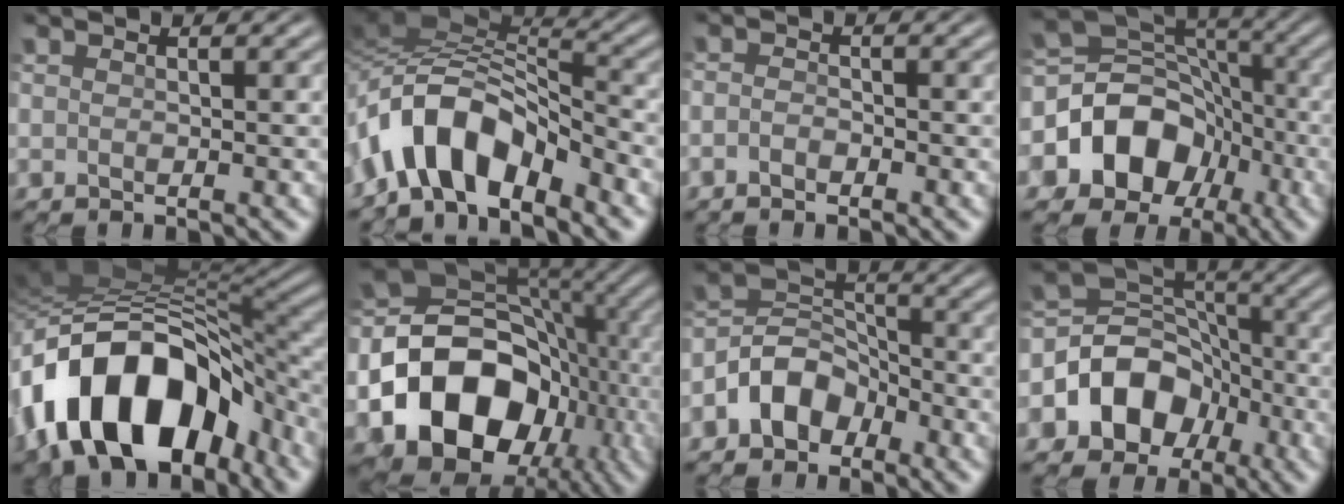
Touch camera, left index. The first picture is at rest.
{"total": 8.6, "force": [-5.2, 3.9, 5.6], "torque": [-0.092, 0.012, -0.103]}
{"total": 1.1, "force": [-1.0, 0.2, 0.4], "torque": [-0.011, -0.002, -0.018]}
{"total": 10.2, "force": [-3.6, 8.4, 4.4], "torque": [-0.067, 0.011, -0.081]}
{"total": 16.0, "force": [-6.5, 9.8, 10.8], "torque": [-0.177, 0.004, -0.116]}
{"total": 15.2, "force": [-5.4, 11.4, 8.5], "torque": [-0.147, -0.019, -0.092]}
{"total": 4.6, "force": [-3.1, 2.9, 1.6], "torque": [-0.027, 0.007, -0.062]}
{"total": 7.7, "force": [-3.3, 6.3, 3.0], "torque": [-0.034, 0.019, -0.079]}